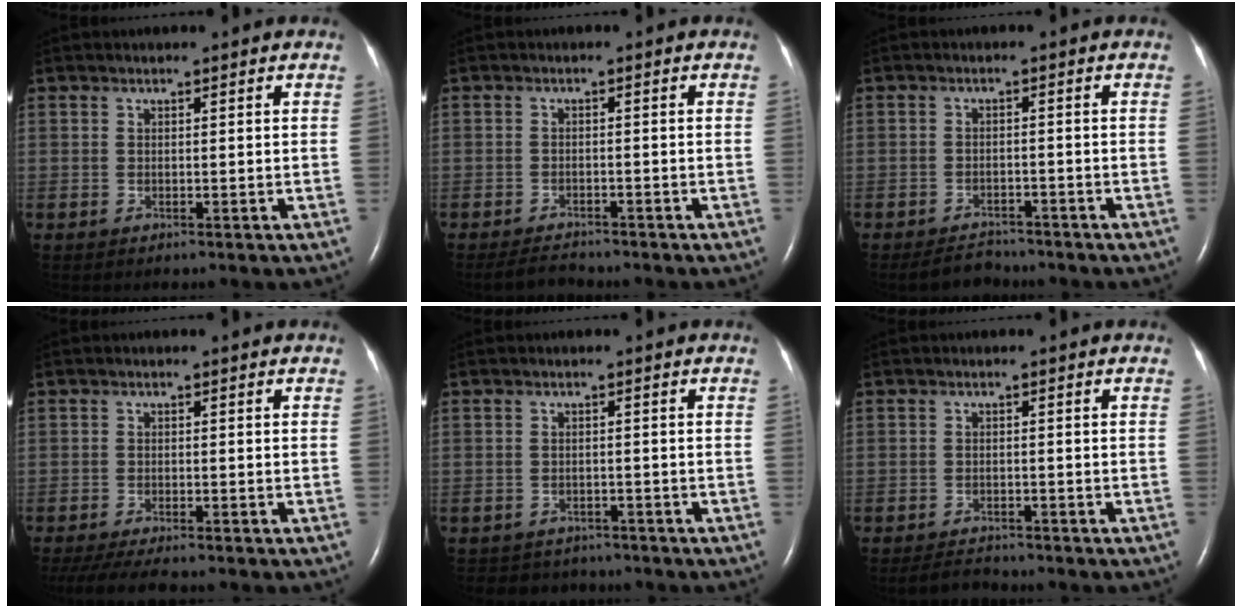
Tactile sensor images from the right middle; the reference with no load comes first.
{"total": 3.0, "force": [-2.9, 0.6, 0.6], "torque": [-0.017, -0.013, -0.049]}
{"total": 3.4, "force": [-3.3, 1.1, 0.3], "torque": [-0.014, -0.007, -0.053]}
{"total": 7.4, "force": [-6.3, 0.9, 3.8], "torque": [-0.066, -0.016, -0.101]}
{"total": 5.3, "force": [-4.7, 2.4, 0.2], "torque": [-0.005, 0.002, -0.061]}
{"total": 2.9, "force": [-2.8, 0.6, 0.4], "torque": [-0.015, -0.012, -0.046]}